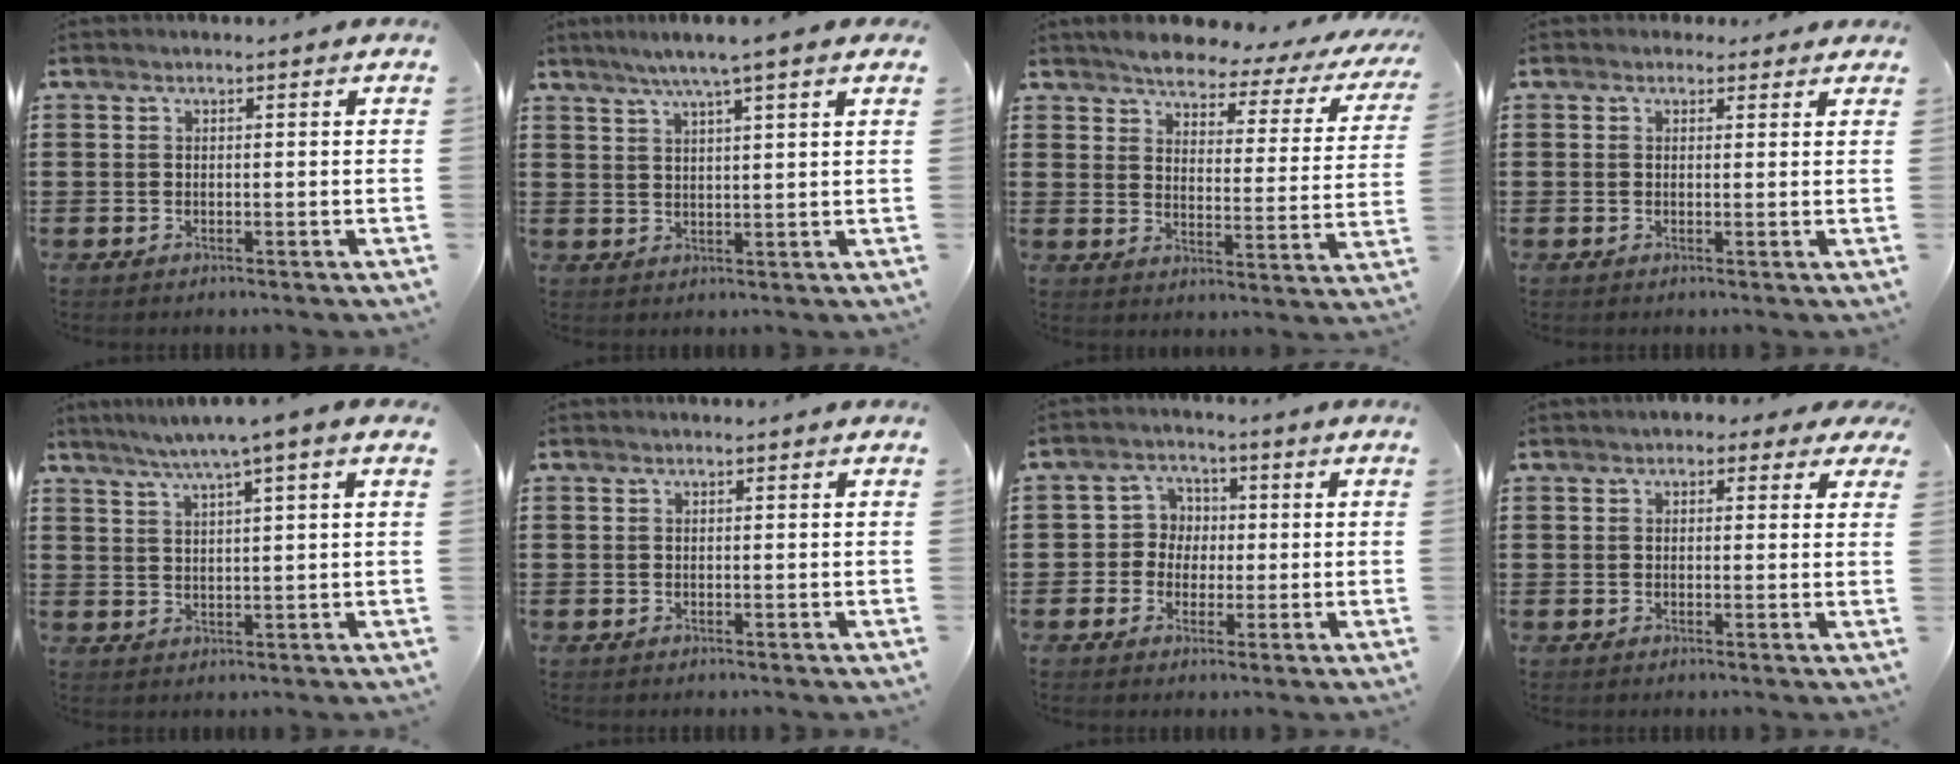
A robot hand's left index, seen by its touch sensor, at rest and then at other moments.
{"total": 4.6, "force": [3.3, -0.5, 3.1], "torque": [-0.067, -0.006, 0.056]}
{"total": 3.9, "force": [3.6, 1.0, 1.3], "torque": [-0.051, -0.024, 0.055]}
{"total": 1.4, "force": [0.9, 1.0, 0.3], "torque": [-0.001, 0.003, 0.015]}
{"total": 4.2, "force": [2.8, -0.6, 3.0], "torque": [-0.065, -0.007, 0.045]}
{"total": 0.0}
{"total": 4.7, "force": [-0.4, 4.6, 1.0], "torque": [-0.041, 0.015, -0.014]}
{"total": 1.7, "force": [0.7, 1.2, 0.9], "torque": [-0.007, 0.002, 0.008]}